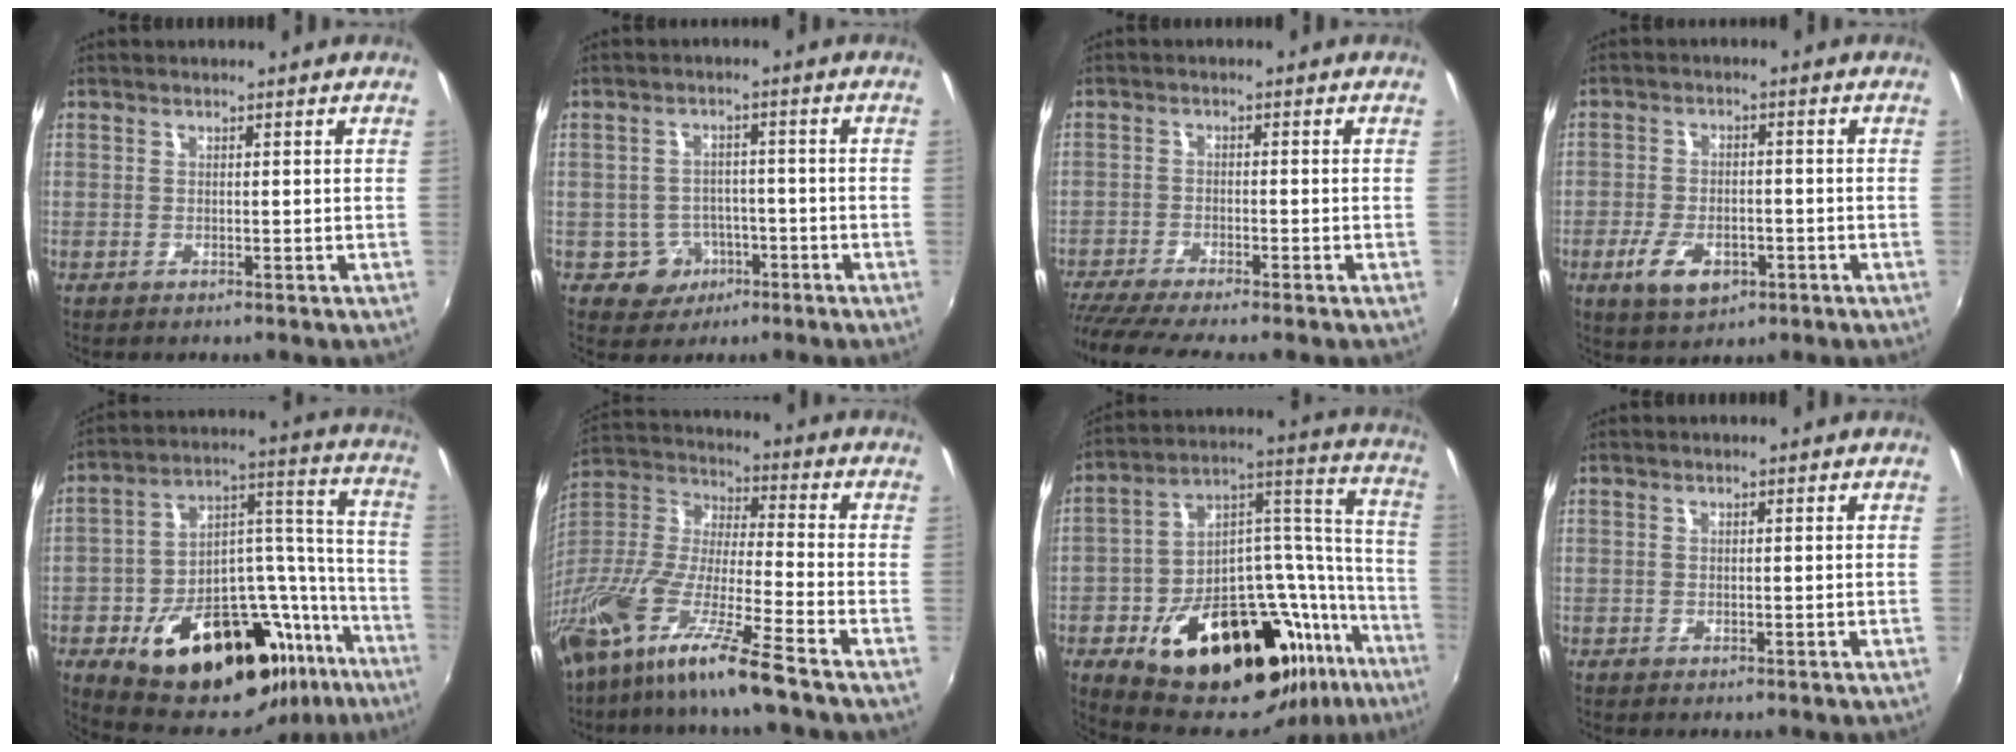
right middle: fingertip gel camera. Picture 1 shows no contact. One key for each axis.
{"total": 4.8, "fx": -2.3, "fy": 4.1, "fz": 0.7, "tx": -0.023, "ty": 0.013, "tz": -0.025}
{"total": 9.4, "fx": -8.2, "fy": -0.5, "fz": 4.6, "tx": -0.111, "ty": -0.039, "tz": -0.140}
{"total": 7.5, "fx": -3.4, "fy": 3.7, "fz": 5.6, "tx": -0.126, "ty": -0.012, "tz": -0.056}
{"total": 31.9, "fx": -19.6, "fy": 14.9, "fz": 20.2, "tx": -0.293, "ty": 0.045, "tz": -0.272}
{"total": 19.9, "fx": -14.1, "fy": 0.6, "fz": 13.9, "tx": -0.261, "ty": -0.041, "tz": -0.266}
{"total": 35.6, "fx": -21.0, "fy": 15.8, "fz": 24.0, "tx": -0.339, "ty": 0.042, "tz": -0.301}
{"total": 0.0}